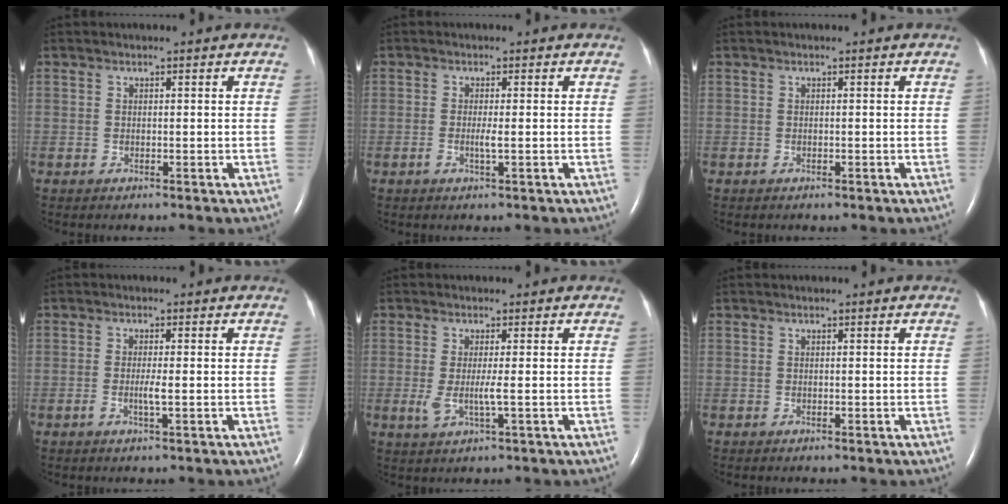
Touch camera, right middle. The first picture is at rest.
{"total": 1.6, "force": [-0.3, -0.1, 1.5], "torque": [-0.035, -0.003, -0.008]}
{"total": 0.0}
{"total": 2.0, "force": [-0.5, 0.0, 1.9], "torque": [-0.041, -0.003, -0.010]}
{"total": 3.4, "force": [-0.4, 0.1, 3.4], "torque": [-0.075, -0.009, -0.005]}
{"total": 0.0}